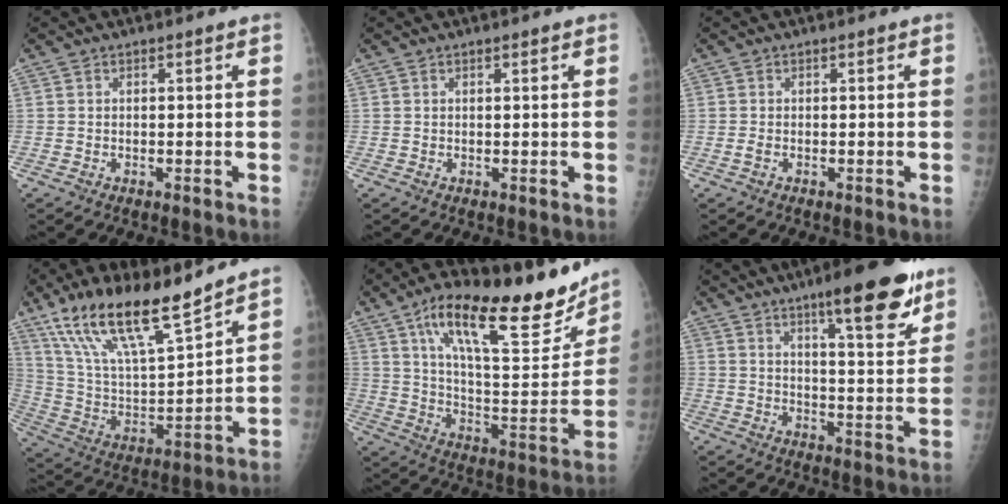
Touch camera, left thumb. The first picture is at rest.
{"total": 0.5, "force": [0.4, 0.1, 0.3], "torque": [-0.005, -0.001, 0.007]}
{"total": 0.6, "force": [-0.1, 0.3, 0.5], "torque": [-0.015, -0.002, -0.002]}
{"total": 20.0, "force": [14.7, 4.6, 12.7], "torque": [-0.211, -0.063, 0.278]}
{"total": 26.5, "force": [17.5, 8.3, 18.0], "torque": [-0.239, -0.059, 0.283]}
{"total": 12.1, "force": [7.7, 2.8, 9.0], "torque": [-0.097, -0.042, 0.103]}